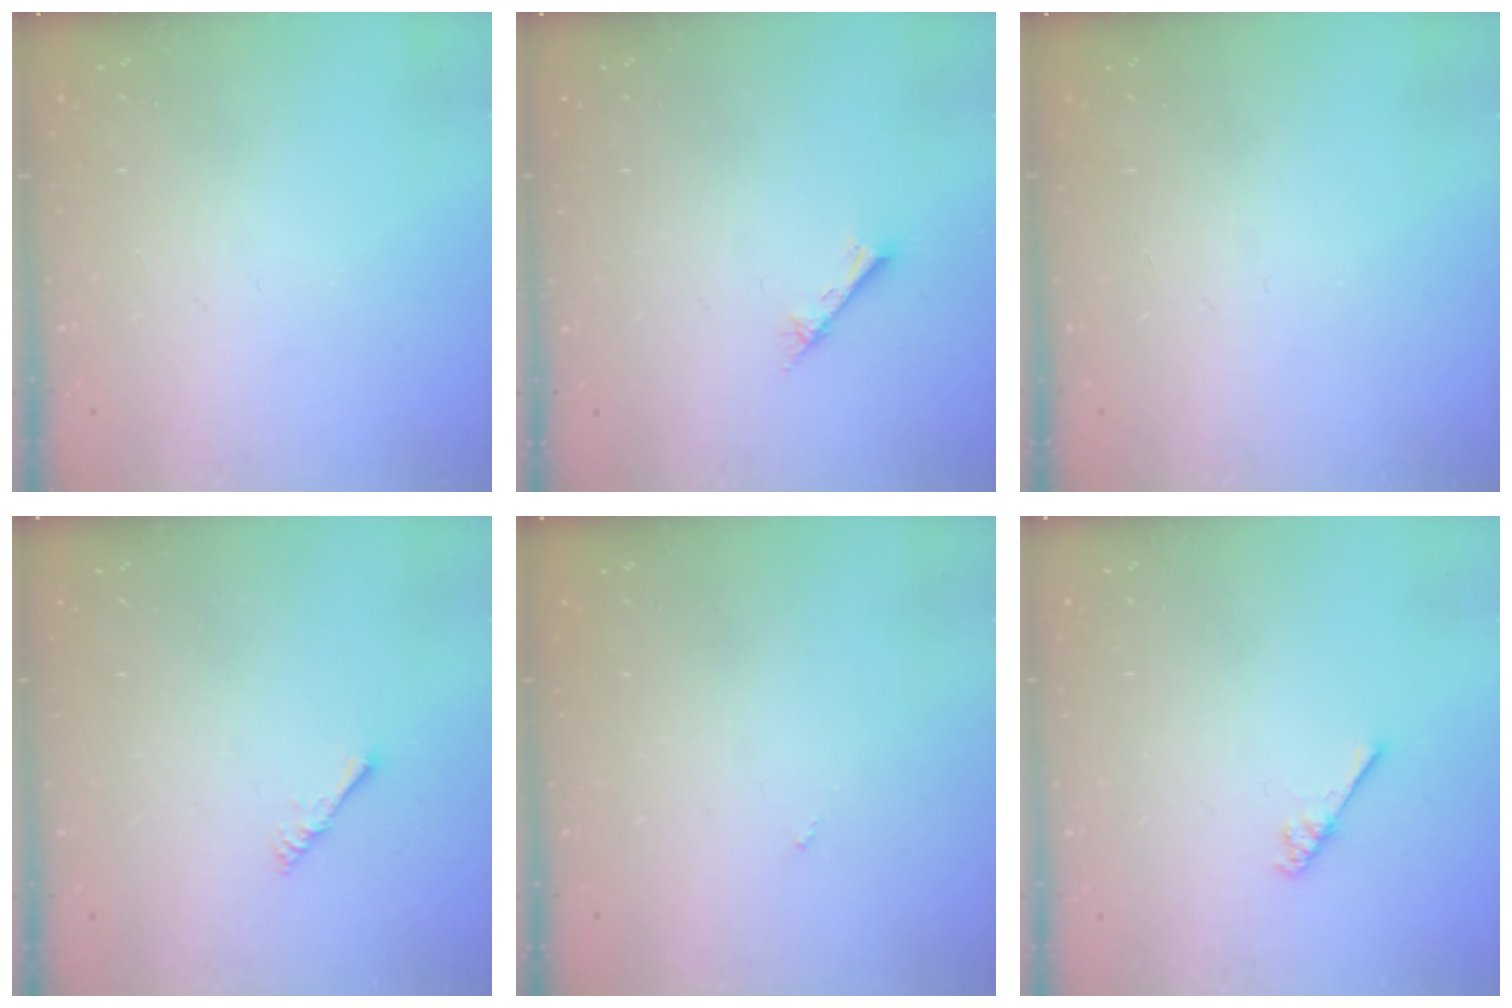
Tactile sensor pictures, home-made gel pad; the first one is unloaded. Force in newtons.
{"total": 2.4, "press": 2.4, "slide": 0.3}
{"total": 0.0}
{"total": 1.7, "press": 1.6, "slide": 0.4}
{"total": 0.0}
{"total": 2.9, "press": 2.9, "slide": 0.4}